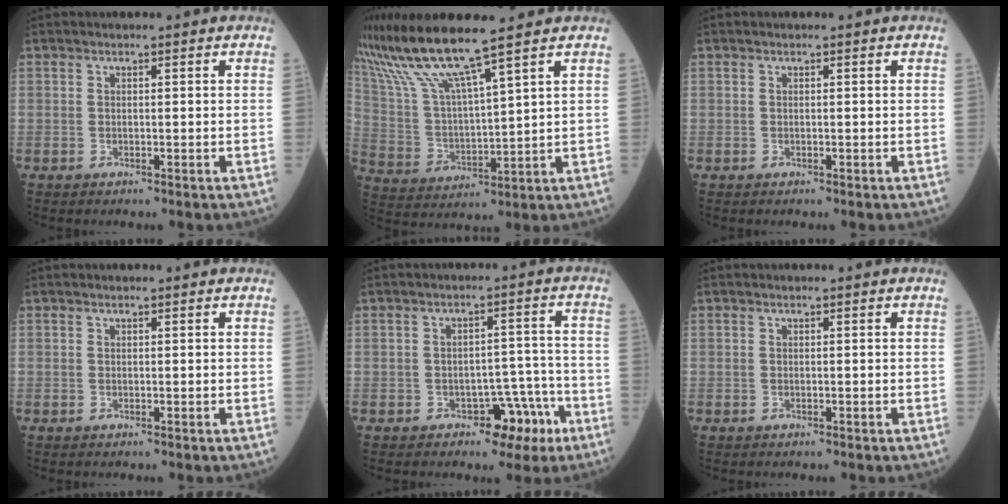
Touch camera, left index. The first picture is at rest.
{"total": 12.0, "force": [9.6, -0.9, 7.0], "torque": [-0.154, 0.003, 0.195]}
{"total": 0.0}
{"total": 0.0}
{"total": 6.1, "force": [-3.7, 3.4, 3.5], "torque": [-0.032, 0.026, -0.046]}
{"total": 0.0}